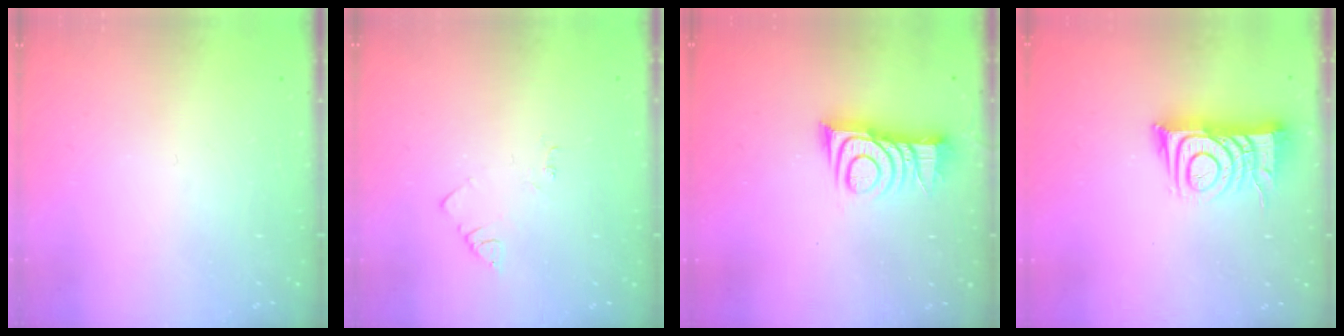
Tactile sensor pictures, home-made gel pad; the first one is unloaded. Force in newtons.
{"total": 2.7, "press": 2.7, "slide": 0.4}
{"total": 10.7, "press": 10.6, "slide": 0.4}
{"total": 10.6, "press": 10.5, "slide": 1.1}